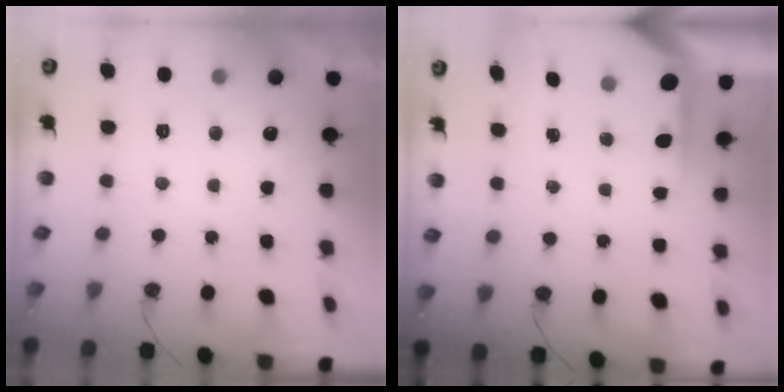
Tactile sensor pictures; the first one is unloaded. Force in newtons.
{"total": 3.6, "press": 3.6, "slide": 0.4}